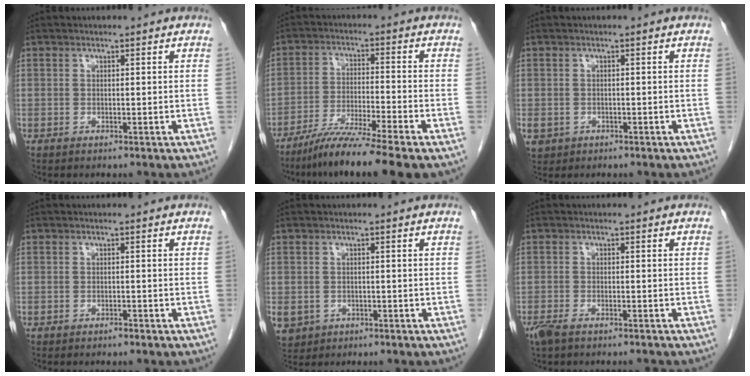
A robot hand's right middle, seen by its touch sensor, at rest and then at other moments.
{"total": 10.7, "force": [-8.1, -1.0, 6.9], "torque": [-0.119, -0.038, -0.140]}
{"total": 3.8, "force": [-1.8, 3.2, 1.0], "torque": [-0.024, -0.001, -0.024]}
{"total": 0.6, "force": [-0.6, 0.0, 0.3], "torque": [-0.013, -0.003, -0.009]}
{"total": 6.6, "force": [-2.6, 5.7, 2.1], "torque": [-0.060, -0.004, -0.033]}
{"total": 4.7, "force": [-3.9, 1.2, 2.3], "torque": [-0.043, -0.011, -0.065]}